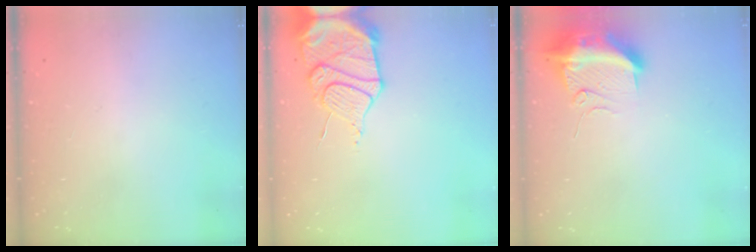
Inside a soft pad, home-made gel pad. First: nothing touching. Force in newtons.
{"total": 13.5, "press": 13.4, "slide": 1.0}
{"total": 12.1, "press": 12.1, "slide": 1.3}